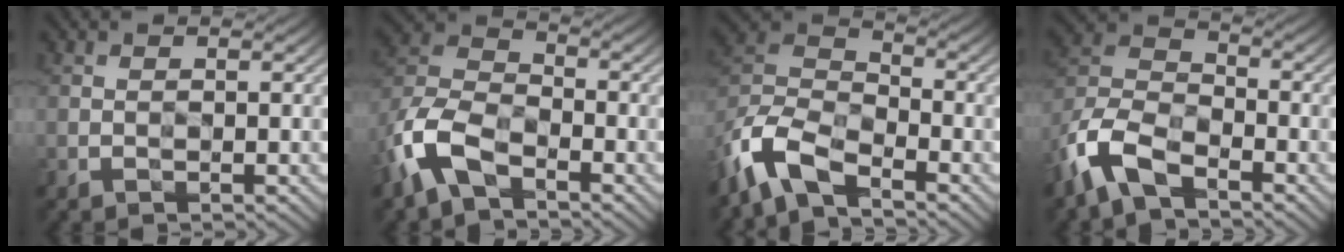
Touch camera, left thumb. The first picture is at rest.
{"total": 10.0, "force": [-5.8, 4.9, 6.4], "torque": [-0.159, -0.006, -0.134]}
{"total": 10.7, "force": [-7.8, 3.9, 6.2], "torque": [-0.149, -0.007, -0.173]}
{"total": 10.0, "force": [-6.5, 4.5, 6.1], "torque": [-0.145, -0.010, -0.150]}